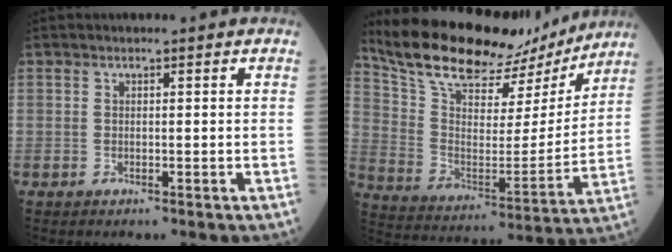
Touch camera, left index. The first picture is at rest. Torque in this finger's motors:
{"motor_torque": [0.24, -0.73, 0.53, 0.12]}